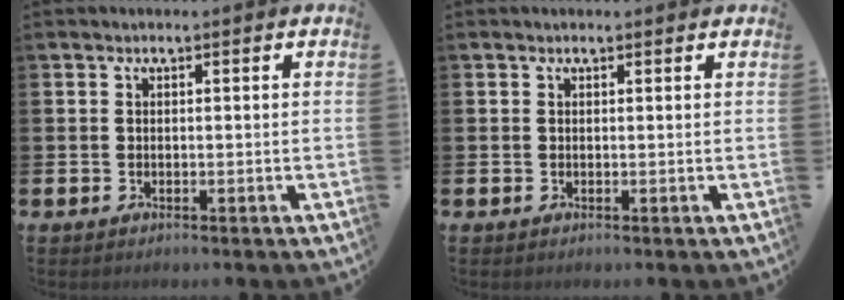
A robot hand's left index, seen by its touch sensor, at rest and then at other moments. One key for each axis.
{"total": 0.0}